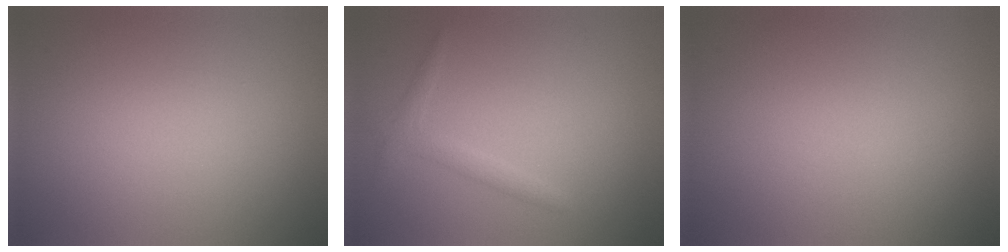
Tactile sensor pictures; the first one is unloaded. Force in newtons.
{"total": 1.5, "press": 1.5, "slide": 0.0}
{"total": 0.0}